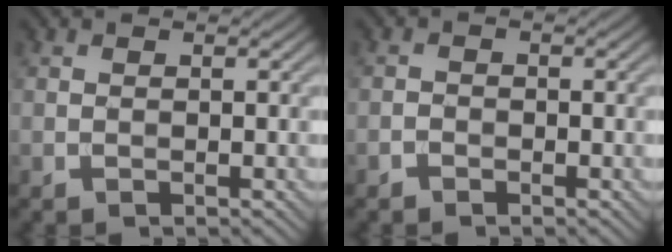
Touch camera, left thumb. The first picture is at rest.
{"total": 1.1, "force": [-0.8, 0.6, 0.3], "torque": [-0.004, 0.001, -0.019]}